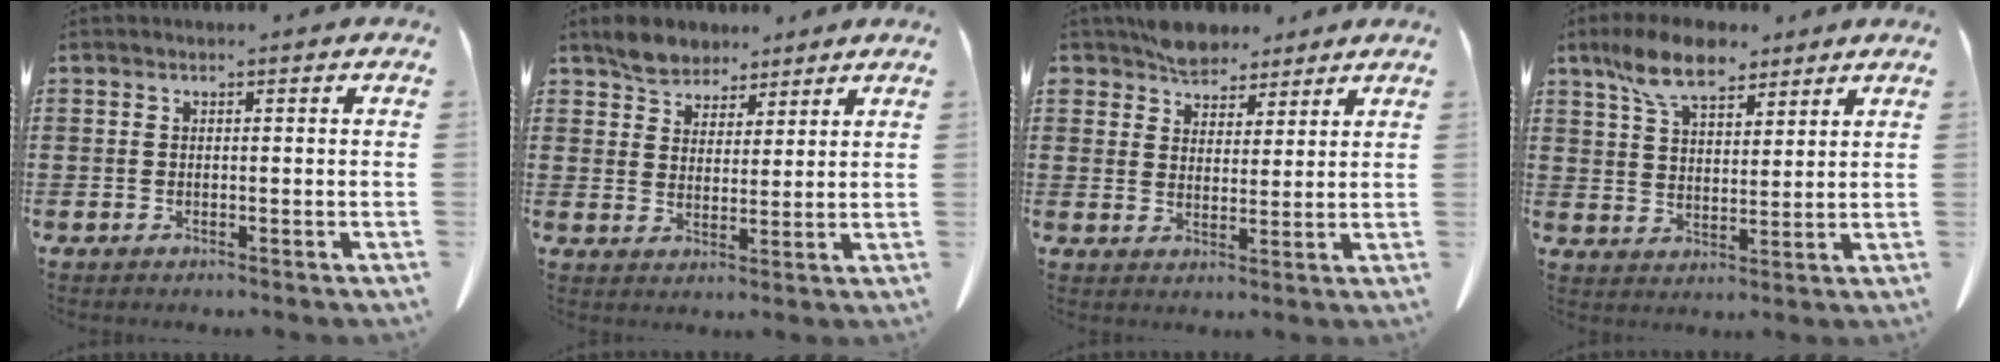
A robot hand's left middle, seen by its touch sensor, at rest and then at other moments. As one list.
[{"total": 4.9, "force": [4.1, 2.6, 0.6], "torque": [-0.031, 0.002, 0.080]}, {"total": 5.6, "force": [5.0, 2.5, 0.7], "torque": [-0.034, -0.006, 0.098]}, {"total": 9.3, "force": [7.0, 3.6, 5.0], "torque": [-0.118, -0.005, 0.132]}]